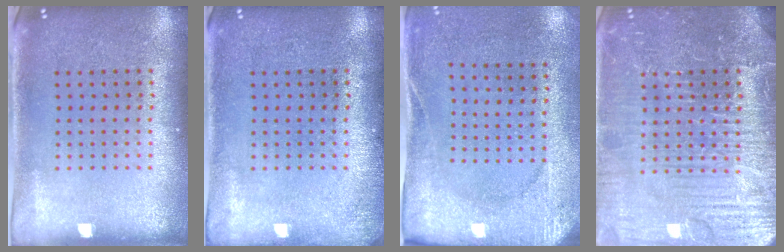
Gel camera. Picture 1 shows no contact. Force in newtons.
{"total": 1.0, "press": 1.0, "slide": 0.3}
{"total": 2.6, "press": 2.2, "slide": 1.4}
{"total": 6.0, "press": 5.9, "slide": 0.7}